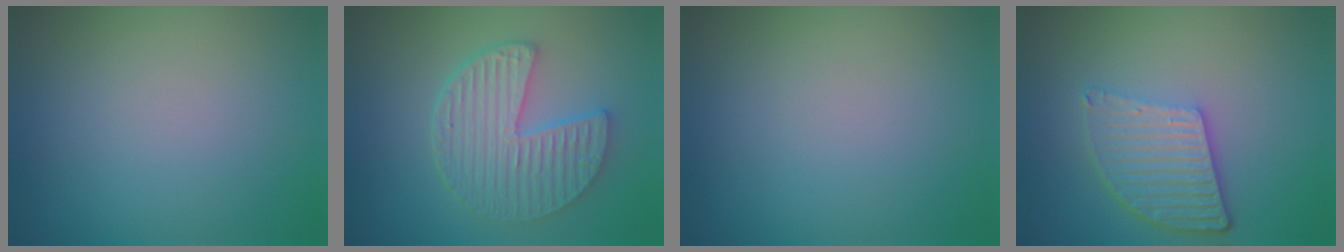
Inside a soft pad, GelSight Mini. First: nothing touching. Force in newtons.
{"total": 5.2, "press": 4.4, "slide": 2.8}
{"total": 0.0}
{"total": 5.4, "press": 3.9, "slide": 3.8}